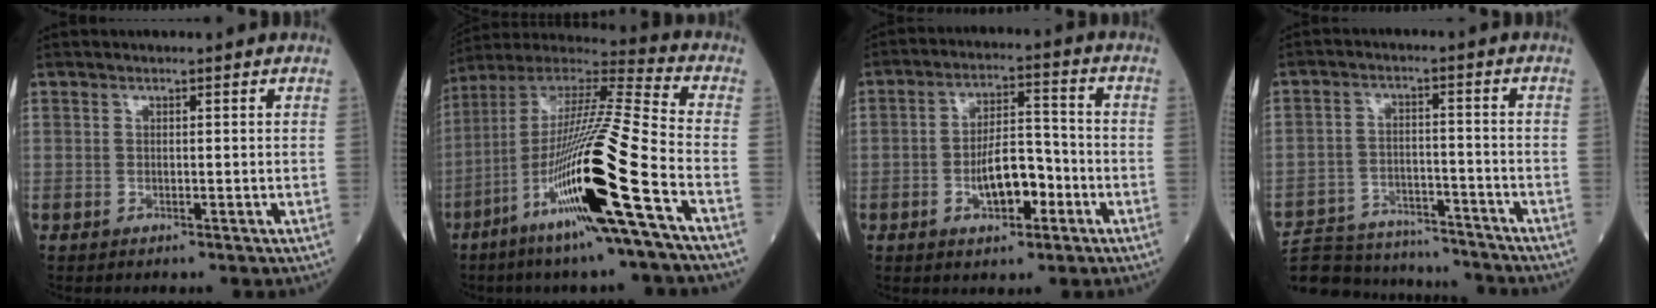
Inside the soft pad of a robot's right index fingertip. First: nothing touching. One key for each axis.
{"total": 21.9, "fx": -8.6, "fy": -0.8, "fz": 20.2, "tx": -0.407, "ty": -0.038, "tz": -0.168}
{"total": 7.7, "fx": -2.6, "fy": 3.2, "fz": 6.4, "tx": -0.118, "ty": 0.012, "tz": -0.040}
{"total": 17.9, "fx": -16.8, "fy": 4.2, "fz": 4.4, "tx": -0.101, "ty": 0.007, "tz": -0.247}